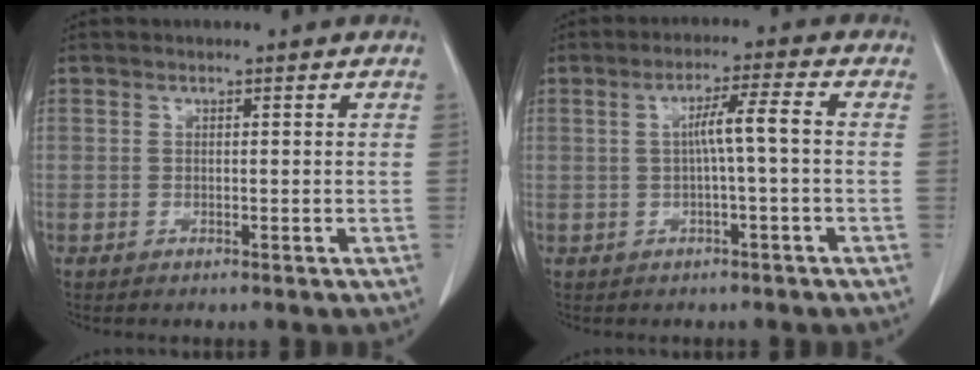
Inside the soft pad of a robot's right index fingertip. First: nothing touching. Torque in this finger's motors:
{"motor_torque": [0.71, -0.07, 0.24, 0.11]}